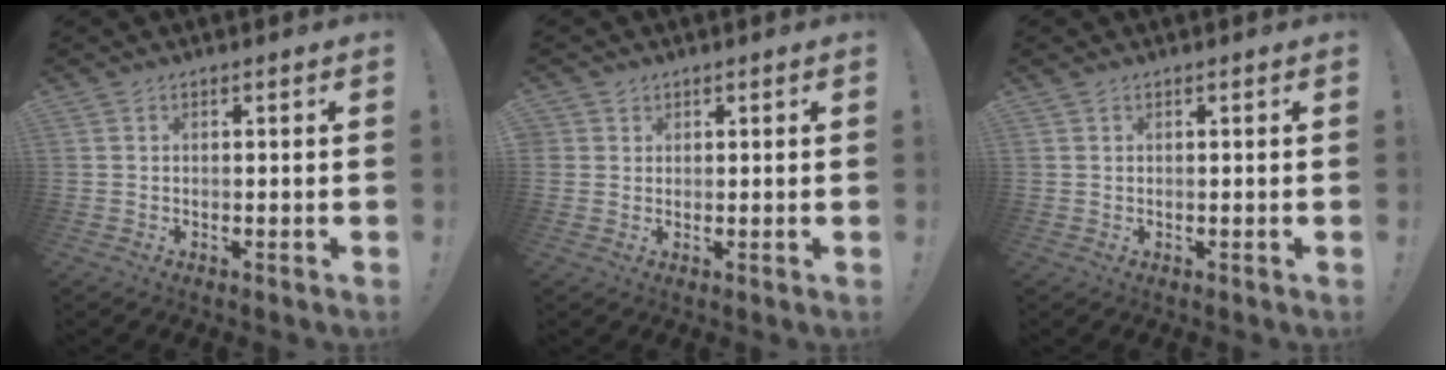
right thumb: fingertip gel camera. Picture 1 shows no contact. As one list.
[{"total": 1.8, "force": [1.1, 1.3, 0.1], "torque": [0.002, -0.006, 0.020]}, {"total": 0.0}]